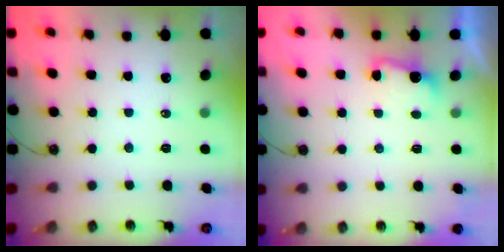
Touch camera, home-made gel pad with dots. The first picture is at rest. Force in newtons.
{"total": 4.5, "press": 4.4, "slide": 1.0}